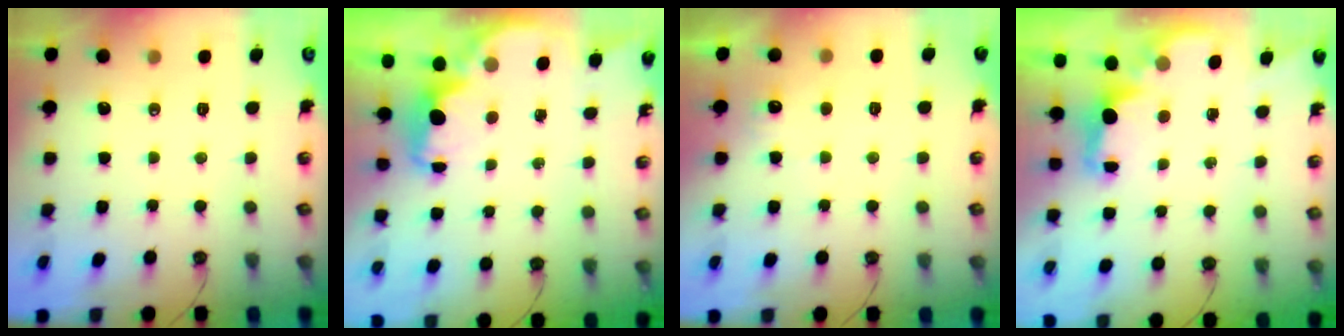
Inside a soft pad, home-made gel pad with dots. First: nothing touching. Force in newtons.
{"total": 2.5, "press": 2.4, "slide": 0.8}
{"total": 7.0, "press": 6.9, "slide": 1.2}
{"total": 1.8, "press": 1.7, "slide": 0.7}